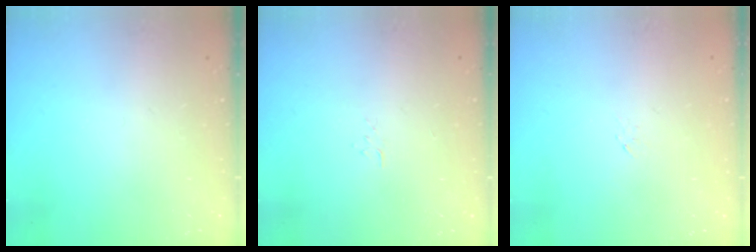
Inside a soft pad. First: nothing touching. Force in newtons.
{"total": 4.1, "press": 4.1, "slide": 0.6}
{"total": 0.0}